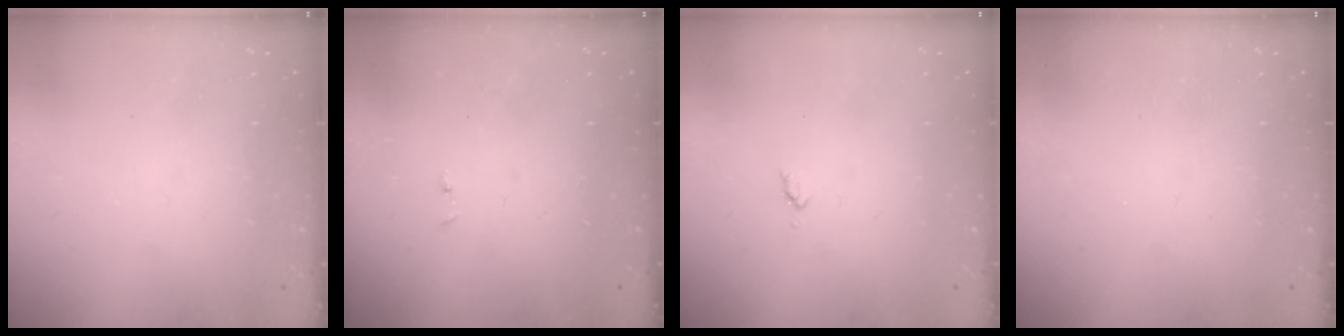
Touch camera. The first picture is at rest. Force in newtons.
{"total": 2.9, "press": 2.9, "slide": 0.4}
{"total": 3.5, "press": 3.4, "slide": 0.5}
{"total": 0.0}